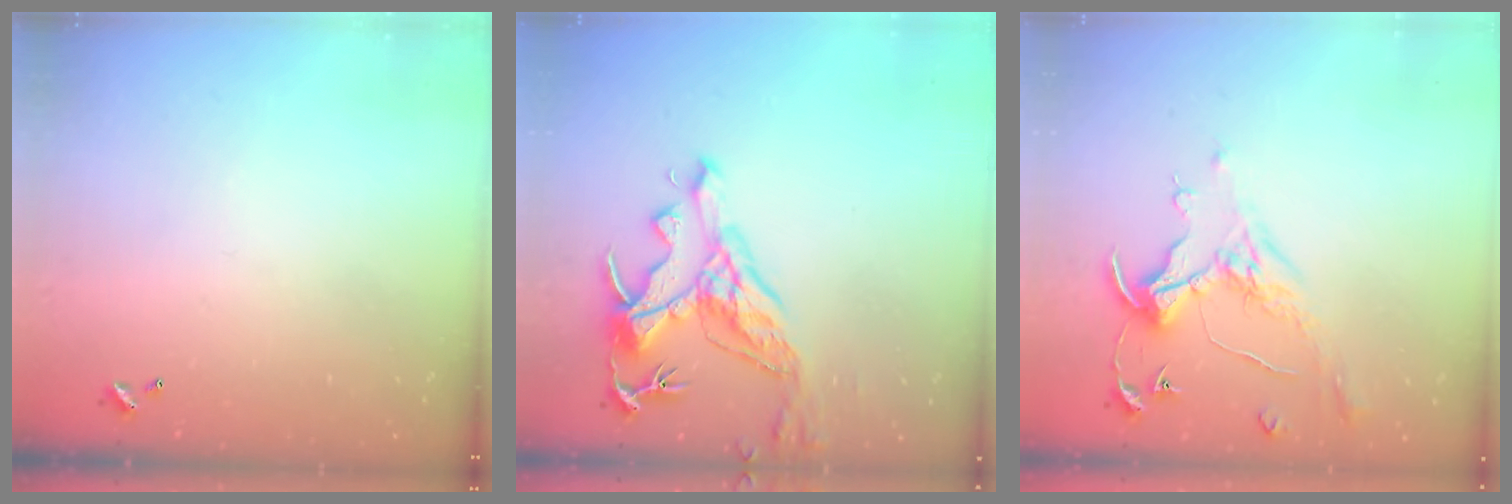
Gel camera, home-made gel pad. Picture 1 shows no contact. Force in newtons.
{"total": 7.8, "press": 7.7, "slide": 1.4}
{"total": 0.8, "press": 0.7, "slide": 0.5}